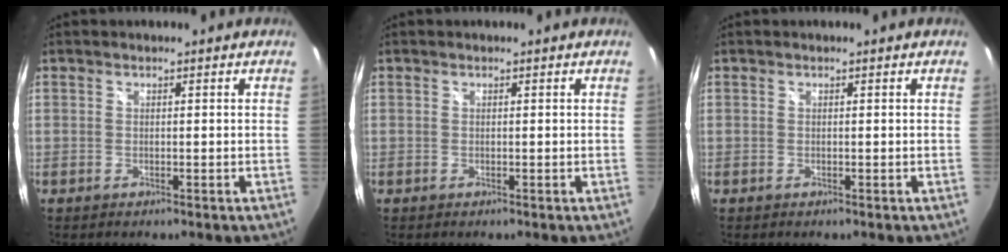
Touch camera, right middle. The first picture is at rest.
{"total": 0.0}
{"total": 0.0}